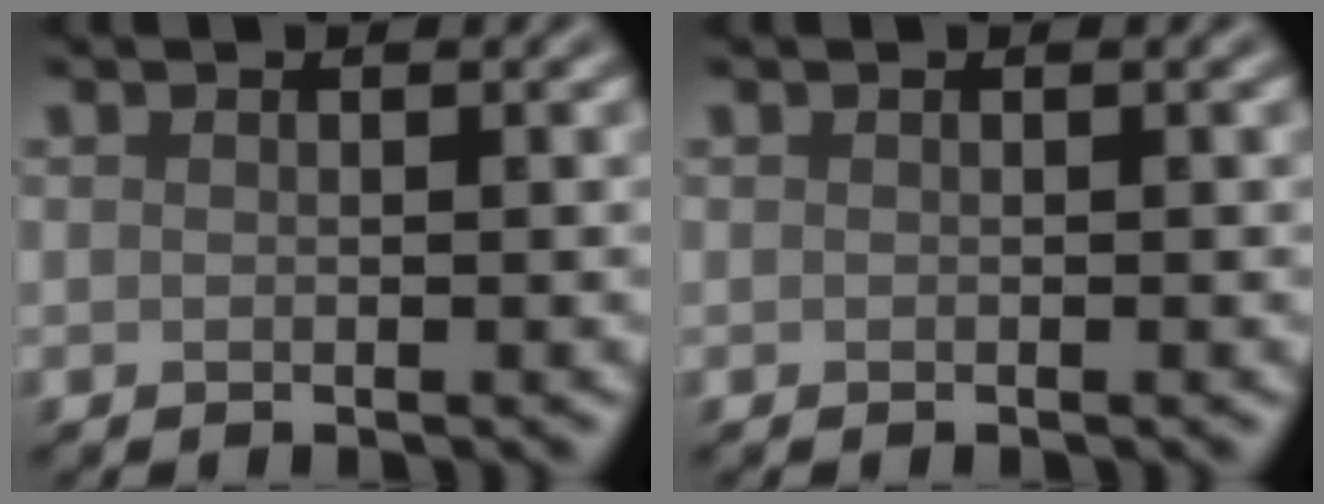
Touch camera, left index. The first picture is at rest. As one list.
[{"total": 0.0}]